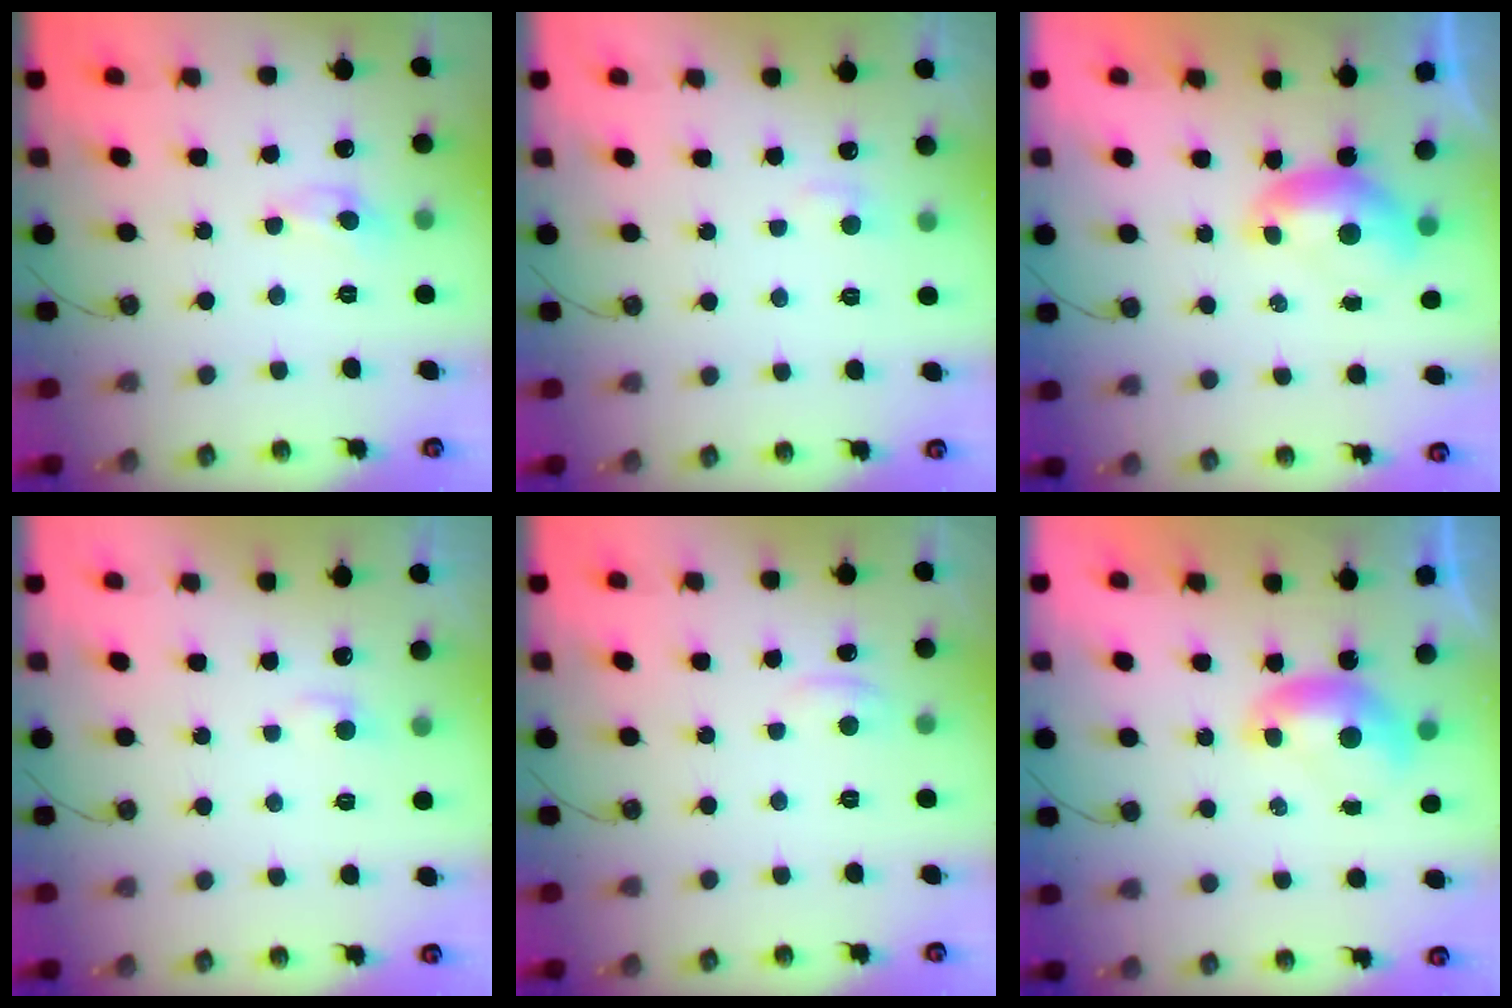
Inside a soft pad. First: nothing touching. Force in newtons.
{"total": 1.4, "press": 1.2, "slide": 0.7}
{"total": 0.0}
{"total": 1.3, "press": 1.2, "slide": 0.5}
{"total": 1.5, "press": 1.4, "slide": 0.5}
{"total": 0.0}